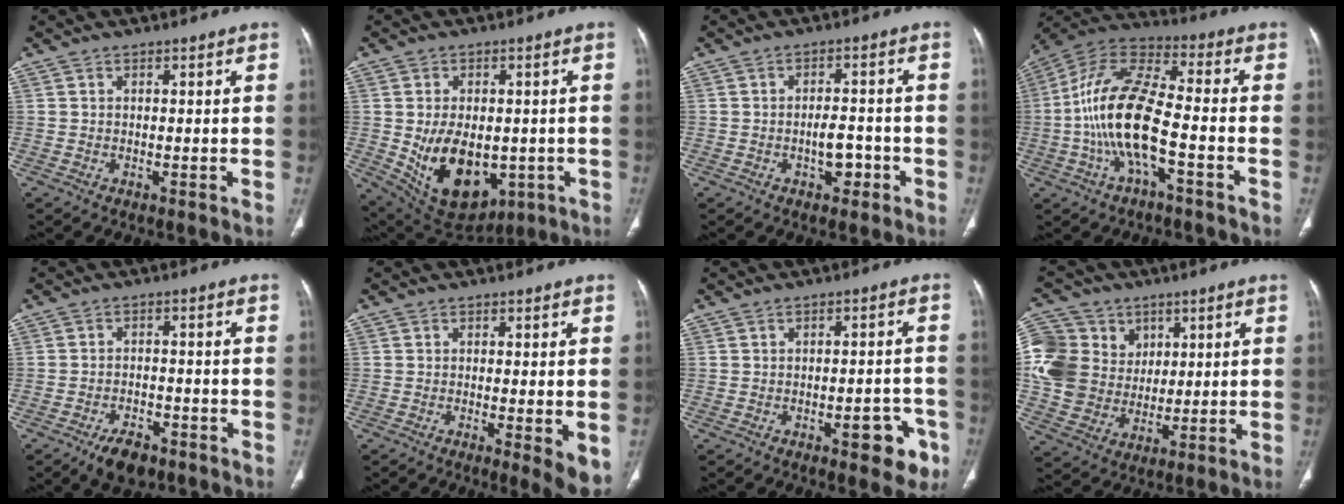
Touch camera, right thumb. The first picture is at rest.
{"total": 15.7, "force": [-2.8, 10.3, 11.5], "torque": [-0.158, -0.004, -0.011]}
{"total": 4.3, "force": [-1.7, 2.5, 3.0], "torque": [-0.032, 0.021, -0.023]}
{"total": 16.3, "force": [-4.0, 6.0, 14.7], "torque": [-0.298, 0.046, -0.079]}
{"total": 6.0, "force": [-4.1, 3.1, 3.2], "torque": [-0.044, 0.018, -0.063]}
{"total": 6.3, "force": [-1.5, 1.4, 5.9], "torque": [-0.081, -0.018, -0.023]}
{"total": 7.5, "force": [-3.6, 3.3, 5.7], "torque": [-0.042, 0.023, -0.040]}
{"total": 16.4, "force": [3.8, 14.1, 7.4], "torque": [-0.136, 0.012, 0.079]}